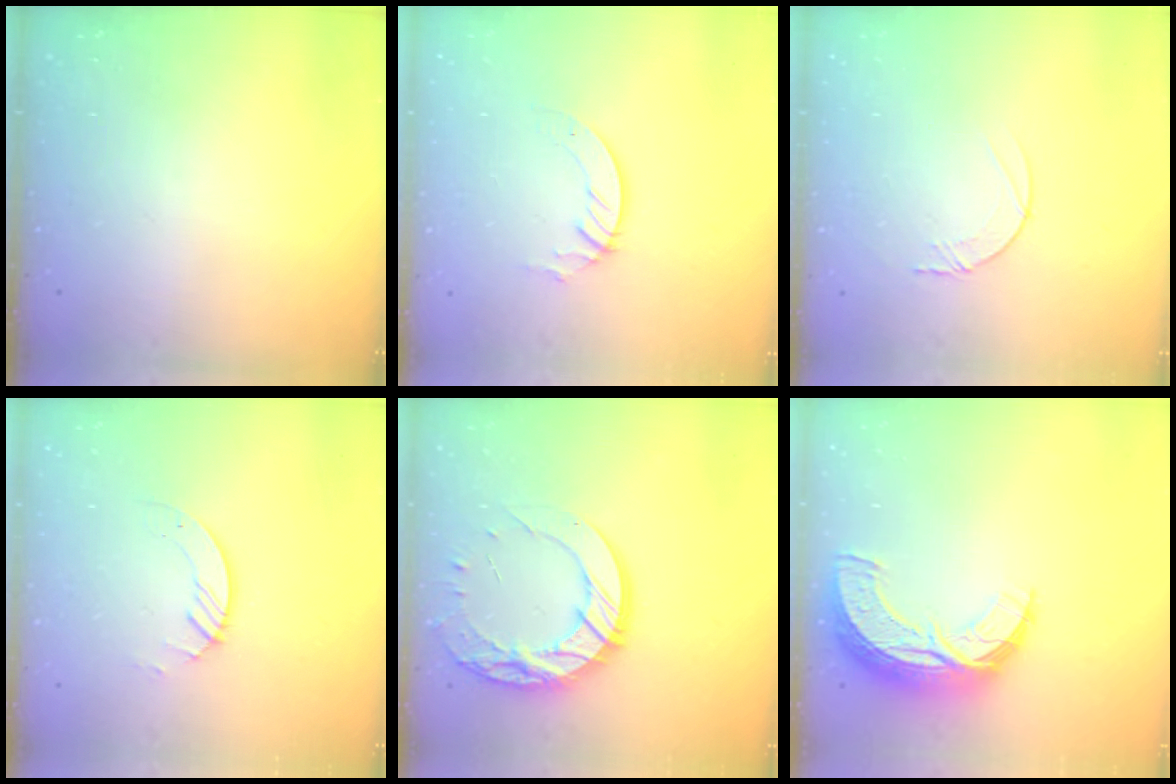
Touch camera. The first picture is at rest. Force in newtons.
{"total": 3.4, "press": 3.4, "slide": 0.3}
{"total": 4.2, "press": 4.2, "slide": 0.5}
{"total": 2.8, "press": 2.8, "slide": 0.3}
{"total": 16.6, "press": 16.5, "slide": 1.2}
{"total": 12.8, "press": 12.7, "slide": 1.0}